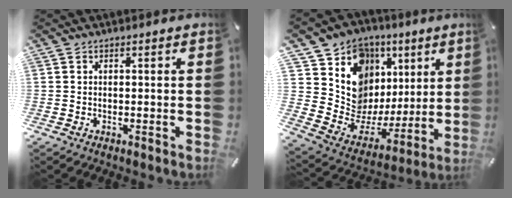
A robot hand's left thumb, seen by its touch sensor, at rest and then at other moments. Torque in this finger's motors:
{"motor_torque": [2.22, 2.18, 1.46, -1.05, 0.26]}